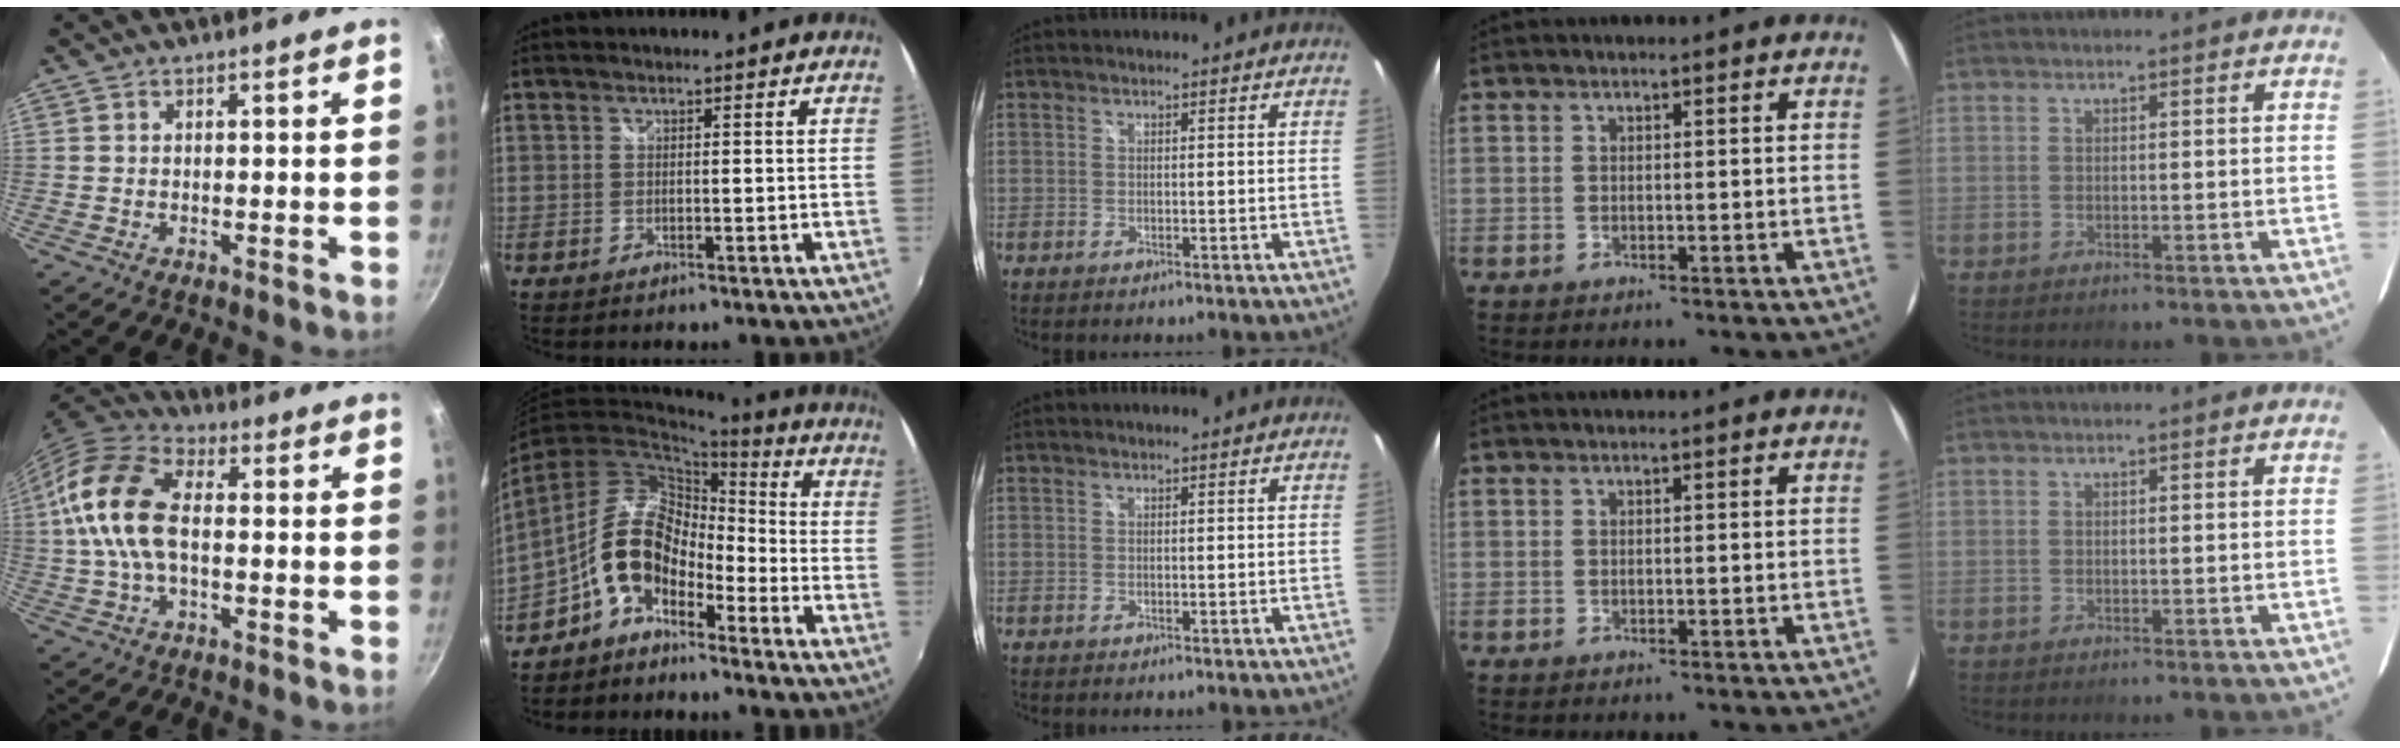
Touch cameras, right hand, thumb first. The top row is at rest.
{"thumb": {"total": 15.1, "force": [0.3, 8.7, 12.4], "torque": [-0.236, 0.032, -0.011]}, "index": {"total": 10.3, "force": [-6.2, 5.5, 6.0], "torque": [-0.115, 0.020, -0.122]}}